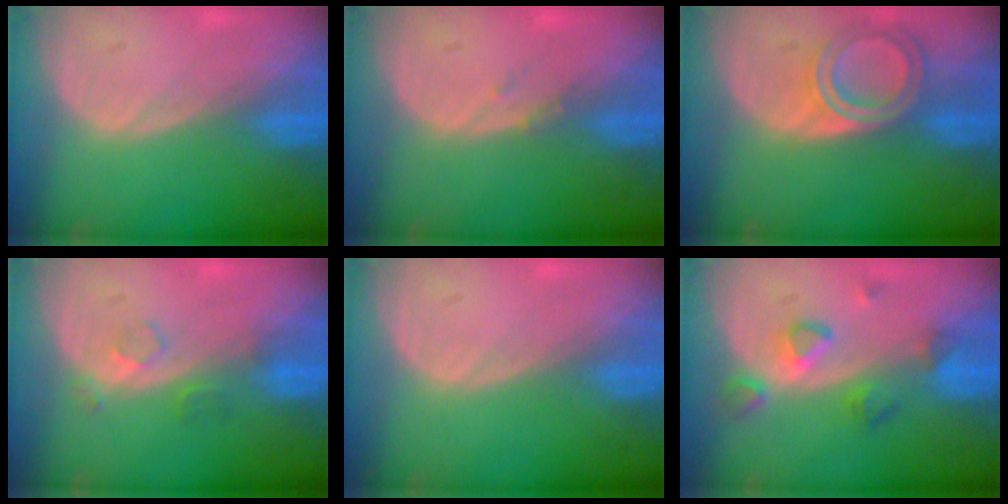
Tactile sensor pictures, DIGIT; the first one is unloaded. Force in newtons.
{"total": 1.2, "press": 1.0, "slide": 0.6}
{"total": 6.4, "press": 5.7, "slide": 2.8}
{"total": 2.5, "press": 2.5, "slide": 0.3}
{"total": 0.0}
{"total": 5.1, "press": 5.1, "slide": 0.7}